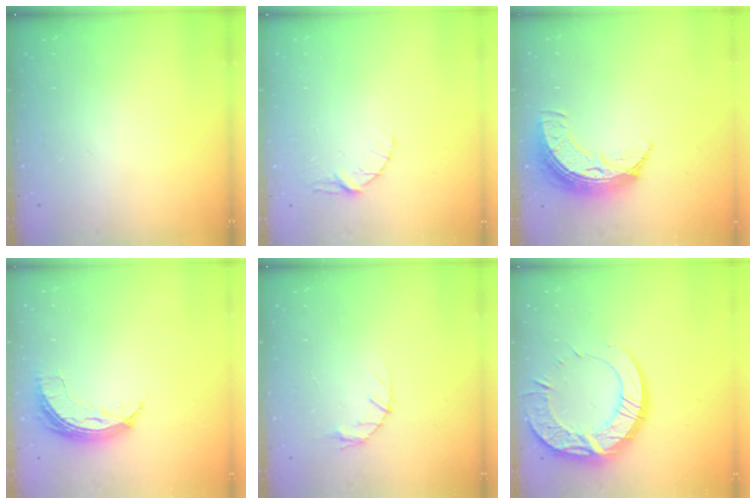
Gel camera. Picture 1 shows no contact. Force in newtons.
{"total": 3.4, "press": 3.3, "slide": 0.5}
{"total": 9.4, "press": 9.4, "slide": 0.7}
{"total": 6.7, "press": 6.7, "slide": 0.4}
{"total": 3.3, "press": 3.2, "slide": 0.5}
{"total": 18.7, "press": 18.7, "slide": 1.4}